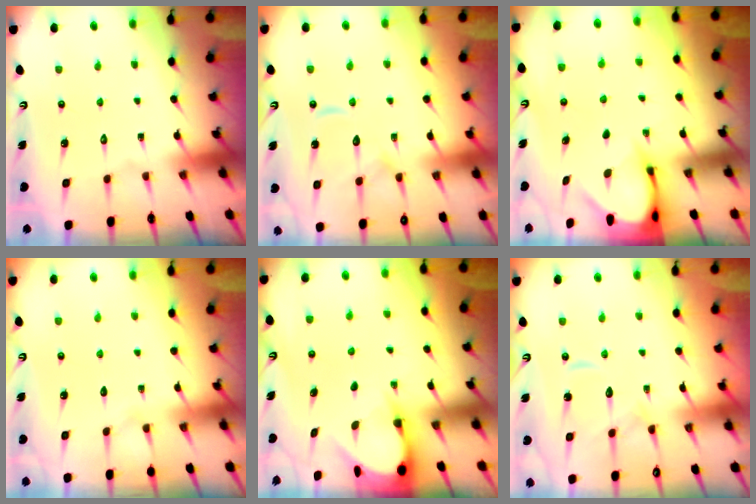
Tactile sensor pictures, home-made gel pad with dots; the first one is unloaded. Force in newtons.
{"total": 10.7, "press": 10.6, "slide": 1.1}
{"total": 3.4, "press": 3.4, "slide": 0.3}
{"total": 3.4, "press": 3.3, "slide": 0.6}
{"total": 3.5, "press": 3.5, "slide": 0.4}
{"total": 10.4, "press": 10.4, "slide": 1.1}